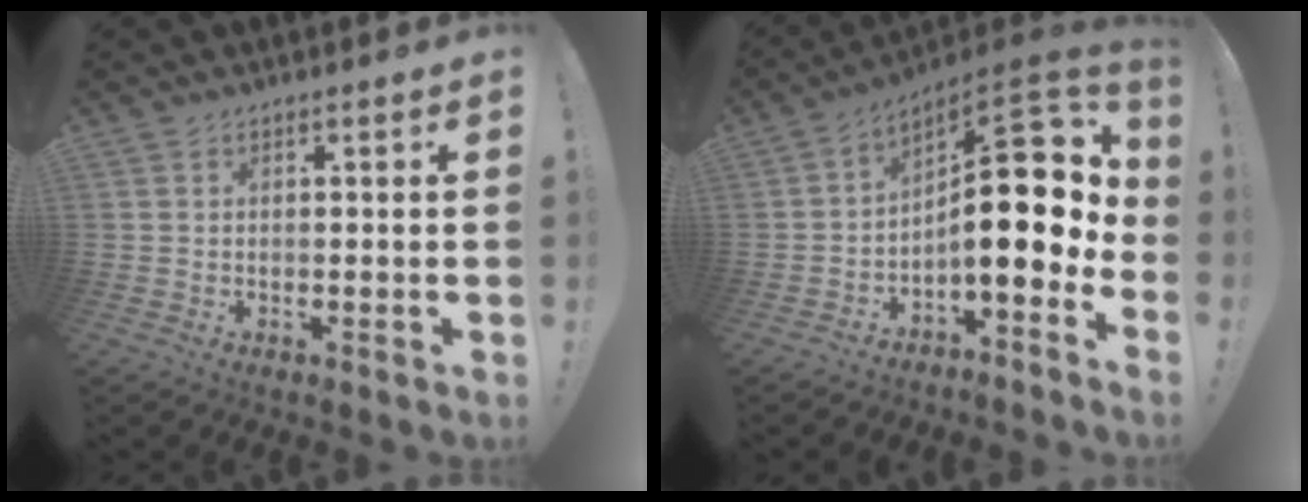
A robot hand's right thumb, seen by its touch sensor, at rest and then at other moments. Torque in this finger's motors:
{"motor_torque": [2.46, 2.57, 1.58, -1.19, 0.38]}